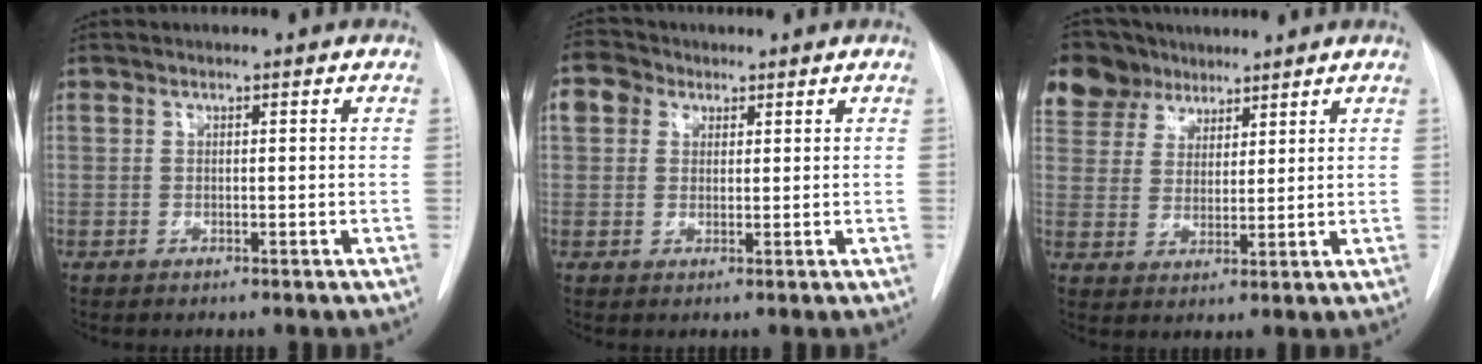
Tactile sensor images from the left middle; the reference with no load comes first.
{"total": 5.0, "force": [2.1, 4.1, 1.9], "torque": [-0.047, 0.020, 0.038]}
{"total": 10.1, "force": [7.6, 6.3, 1.8], "torque": [-0.037, 0.028, 0.146]}